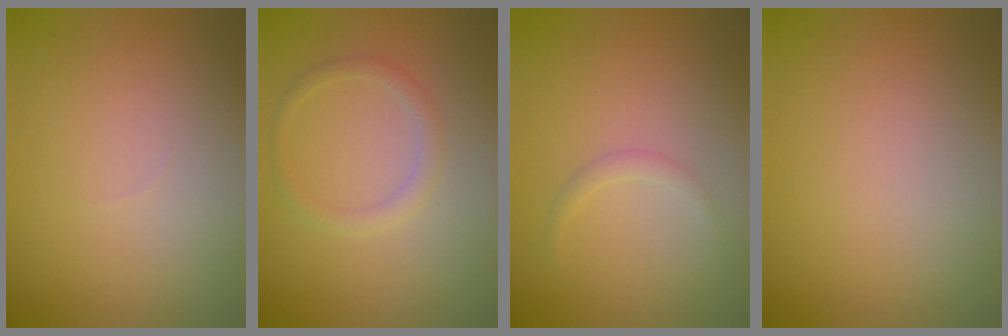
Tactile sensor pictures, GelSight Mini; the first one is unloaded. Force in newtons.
{"total": 1.5, "press": 1.5, "slide": 0.1}
{"total": 0.8, "press": 0.8, "slide": 0.1}
{"total": 0.0}